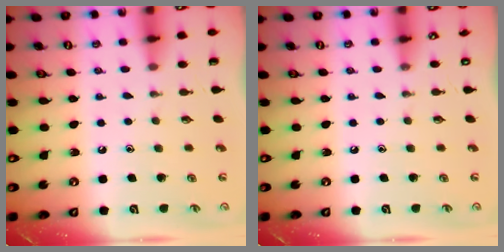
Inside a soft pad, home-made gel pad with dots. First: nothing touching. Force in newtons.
{"total": 0.0}